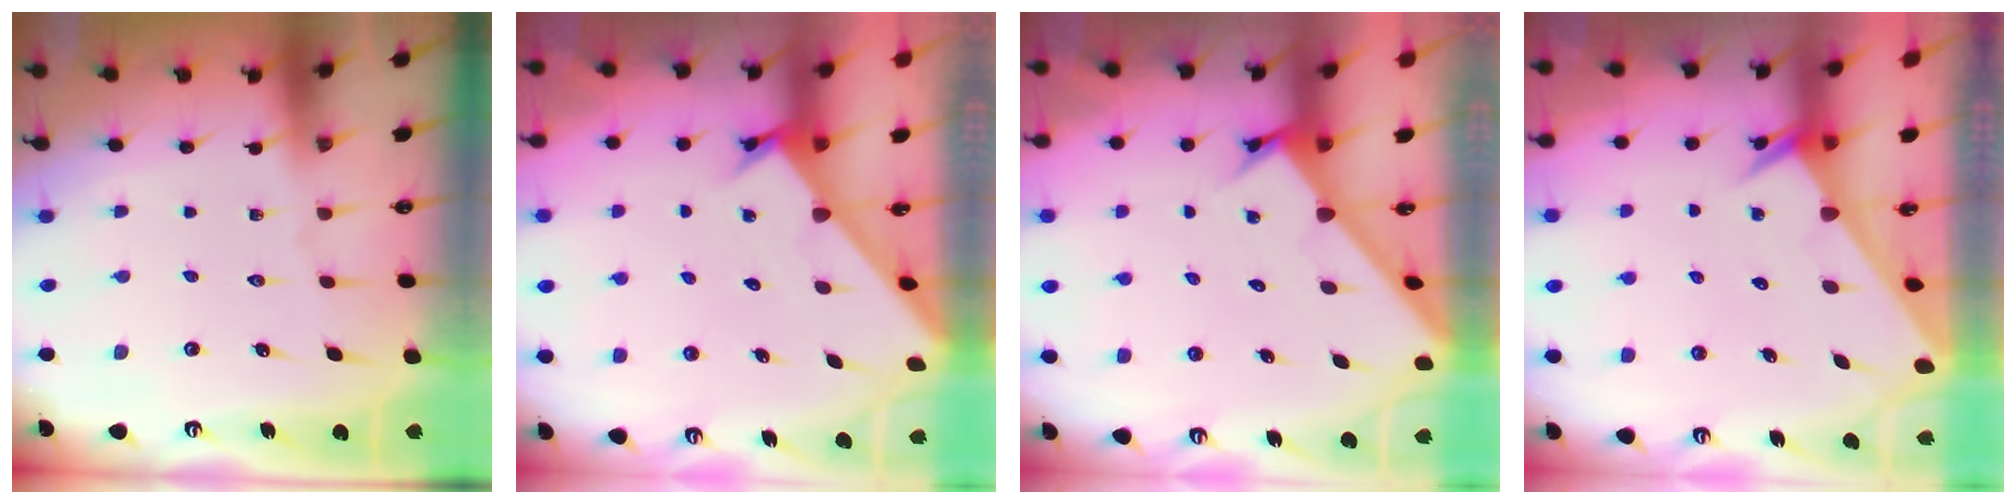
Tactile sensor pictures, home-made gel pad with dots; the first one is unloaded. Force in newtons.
{"total": 2.4, "press": 2.4, "slide": 0.0}
{"total": 2.8, "press": 2.8, "slide": 0.2}
{"total": 2.5, "press": 2.5, "slide": 0.1}